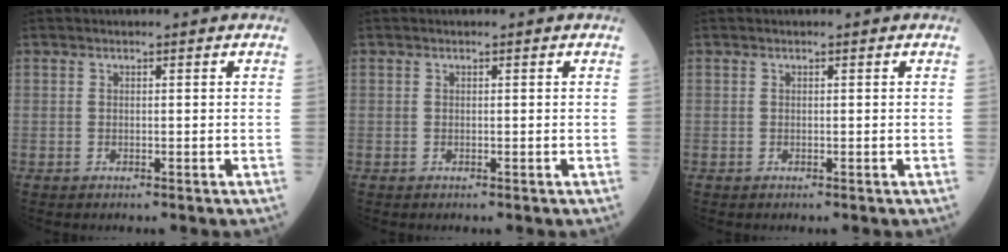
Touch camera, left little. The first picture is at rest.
{"total": 0.0}
{"total": 0.0}